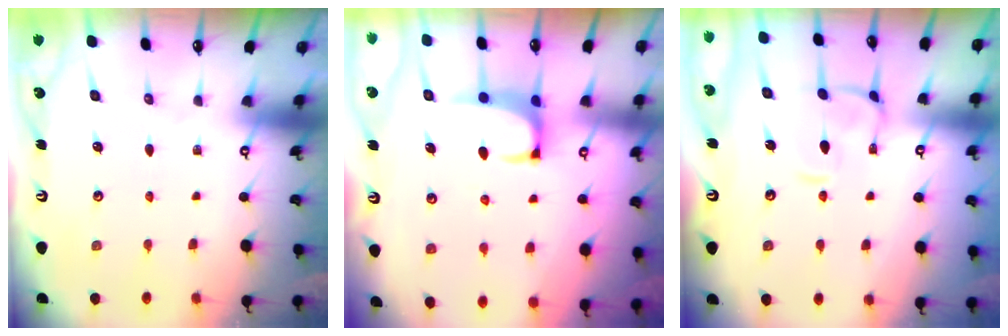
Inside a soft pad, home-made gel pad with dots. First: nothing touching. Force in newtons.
{"total": 0.8, "press": 0.6, "slide": 0.6}
{"total": 2.1, "press": 2.0, "slide": 0.7}